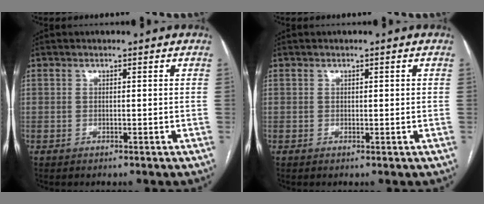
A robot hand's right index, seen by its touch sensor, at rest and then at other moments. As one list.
[{"total": 0.7, "force": [0.2, 0.4, 0.5], "torque": [-0.007, 0.004, 0.005]}]